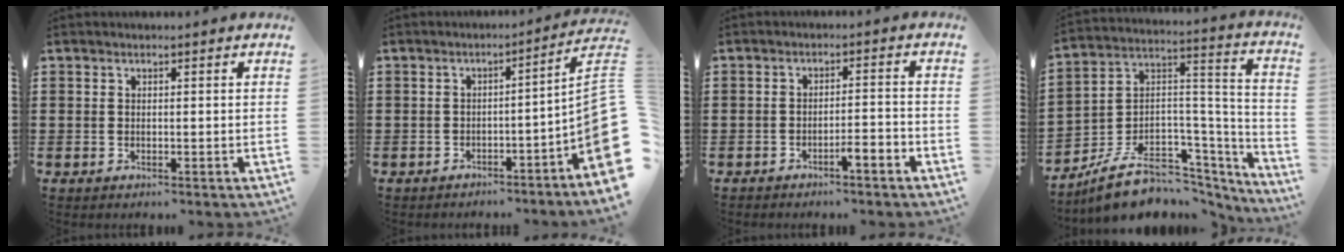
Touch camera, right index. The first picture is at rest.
{"total": 6.0, "force": [-2.3, 0.3, 5.5], "torque": [-0.082, -0.025, -0.043]}
{"total": 2.8, "force": [-2.3, -0.1, 1.5], "torque": [-0.028, 0.003, -0.046]}
{"total": 9.7, "force": [-5.9, 6.5, 4.2], "torque": [-0.092, 0.014, -0.101]}